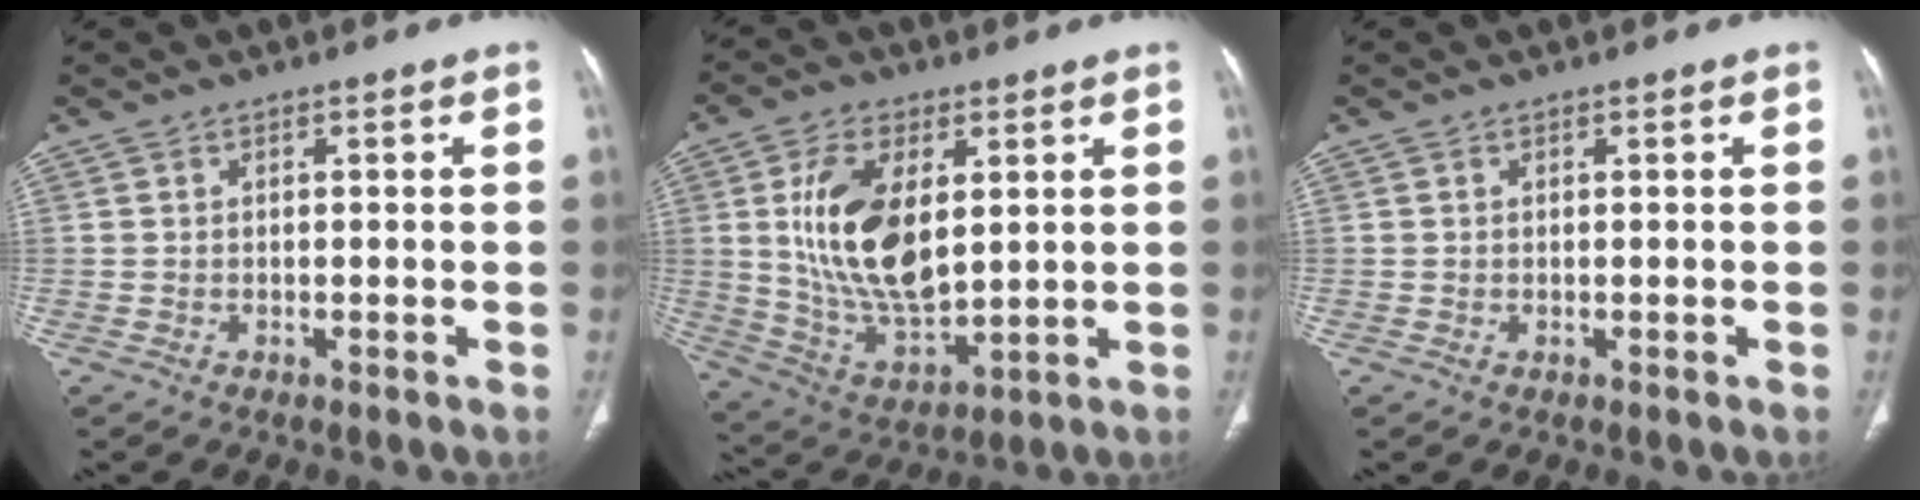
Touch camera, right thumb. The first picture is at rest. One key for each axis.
{"total": 16.8, "fx": 3.4, "fy": 8.9, "fz": 13.8, "tx": -0.249, "ty": -0.020, "tz": 0.075}
{"total": 0.0}